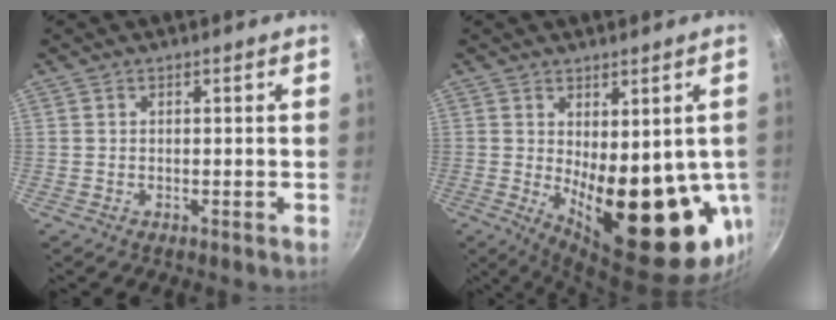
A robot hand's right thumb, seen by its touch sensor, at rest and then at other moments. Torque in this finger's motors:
{"motor_torque": [-0.52, 2.01, 2.48, 0.12, 0.18]}